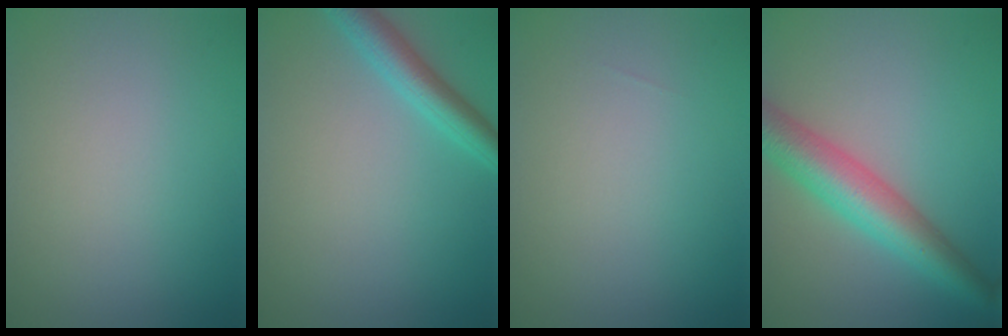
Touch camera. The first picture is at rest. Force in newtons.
{"total": 3.4, "press": 3.4, "slide": 0.1}
{"total": 0.0}
{"total": 6.2, "press": 6.2, "slide": 0.1}